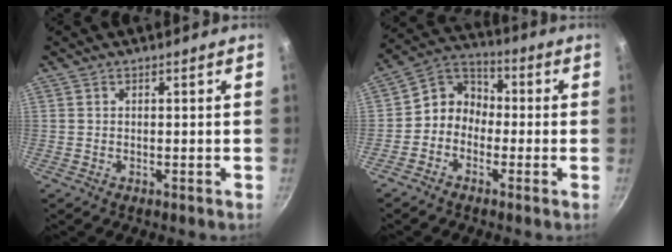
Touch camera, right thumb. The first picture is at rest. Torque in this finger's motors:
{"motor_torque": [0.07, 0.09, 0.31, -0.11, 0.03]}